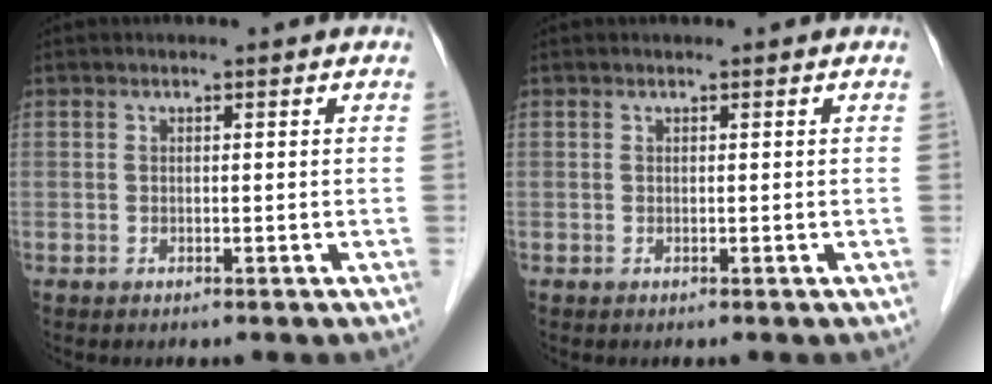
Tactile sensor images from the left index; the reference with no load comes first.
{"total": 0.0}